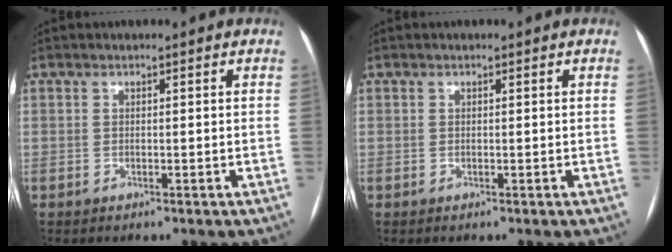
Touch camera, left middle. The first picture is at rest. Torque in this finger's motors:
{"motor_torque": [-0.21, 0.01, -0.02, -0.01]}